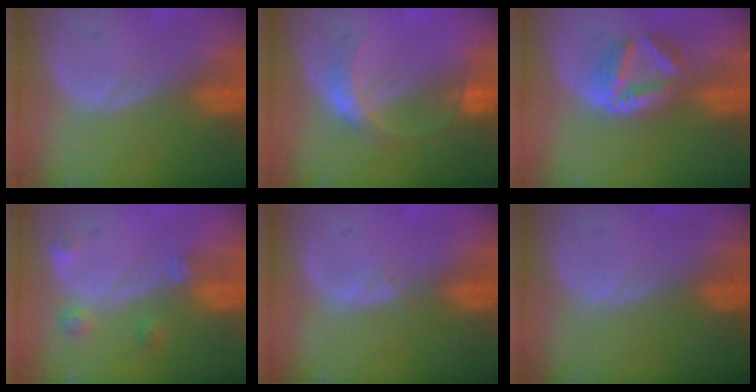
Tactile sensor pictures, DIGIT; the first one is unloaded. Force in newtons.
{"total": 3.7, "press": 3.6, "slide": 0.3}
{"total": 6.1, "press": 5.3, "slide": 3.1}
{"total": 2.7, "press": 2.6, "slide": 0.4}
{"total": 0.9, "press": 0.9, "slide": 0.3}
{"total": 0.0}